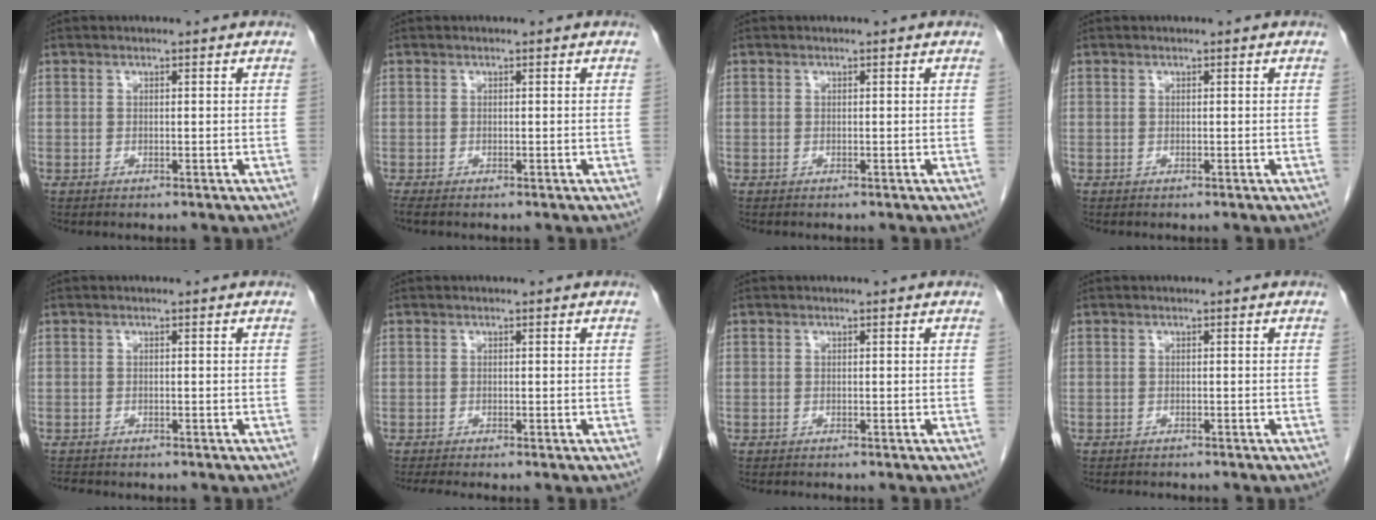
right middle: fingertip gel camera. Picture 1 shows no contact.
{"total": 1.0, "force": [-0.8, 0.1, 0.5], "torque": [-0.008, -0.003, -0.013]}
{"total": 0.0}
{"total": 0.0}
{"total": 2.3, "force": [-2.1, 0.7, 0.7], "torque": [-0.019, -0.008, -0.028]}
{"total": 1.8, "force": [-1.6, -0.4, 0.8], "torque": [-0.015, -0.006, -0.029]}
{"total": 0.8, "force": [-0.8, -0.1, 0.2], "torque": [-0.009, -0.004, -0.012]}
{"total": 2.6, "force": [-2.4, 0.5, 0.7], "torque": [-0.015, -0.008, -0.031]}